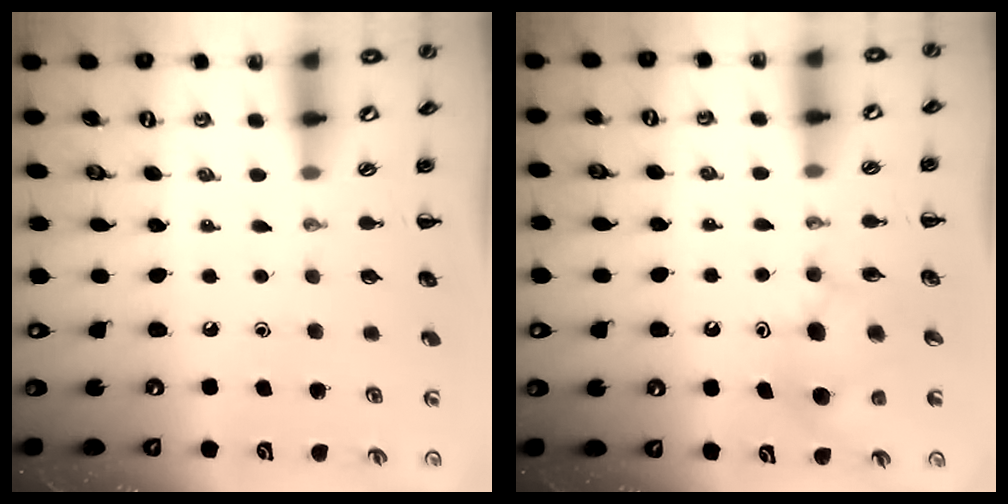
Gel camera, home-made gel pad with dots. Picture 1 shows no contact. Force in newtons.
{"total": 7.7, "press": 7.6, "slide": 1.1}